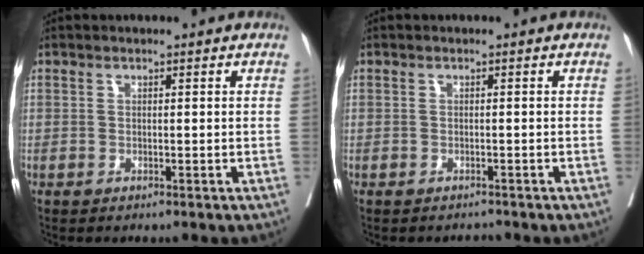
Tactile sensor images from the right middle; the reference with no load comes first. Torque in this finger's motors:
{"motor_torque": [0.04, -0.04, 0.00, -0.01]}